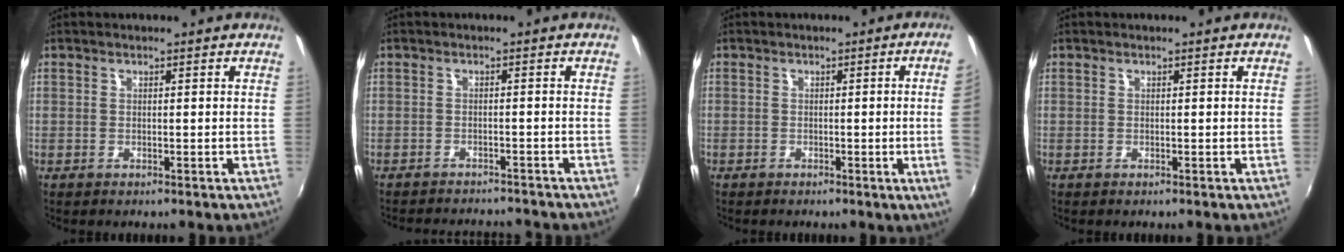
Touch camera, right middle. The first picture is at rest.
{"total": 8.7, "force": [-8.1, 1.5, 2.7], "torque": [-0.069, -0.010, -0.113]}
{"total": 5.6, "force": [-0.2, -1.9, 5.3], "torque": [-0.077, -0.011, 0.000]}
{"total": 0.0}